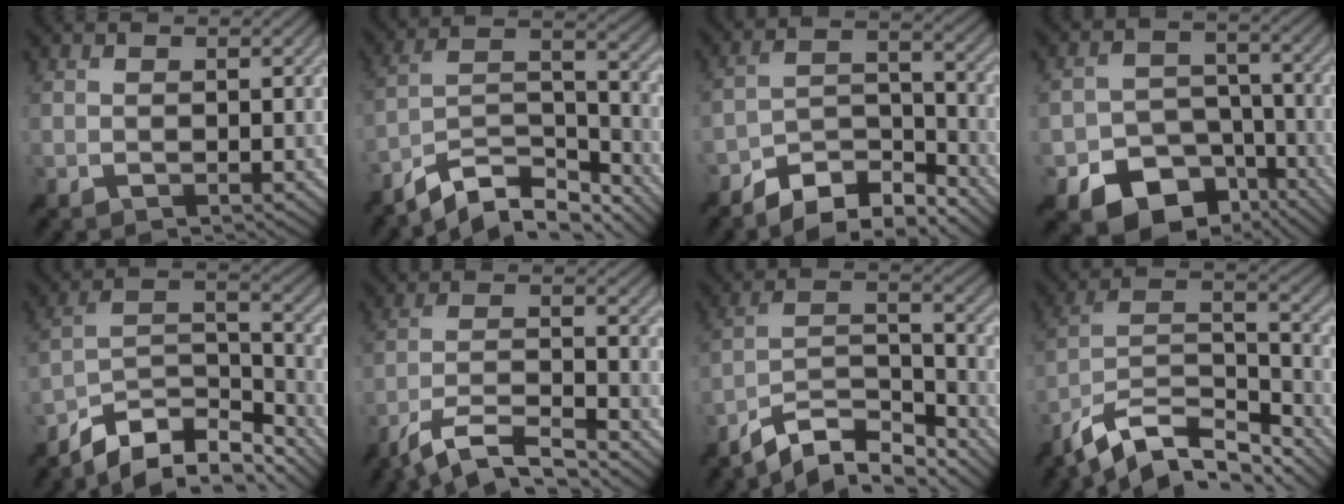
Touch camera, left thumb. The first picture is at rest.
{"total": 10.9, "force": [-8.8, 3.3, 5.6], "torque": [-0.101, 0.003, -0.167]}
{"total": 9.1, "force": [-7.7, 3.0, 3.8], "torque": [-0.057, 0.010, -0.147]}
{"total": 12.2, "force": [-7.8, 8.3, 4.6], "torque": [-0.088, -0.022, -0.117]}
{"total": 11.0, "force": [-8.7, 3.7, 5.5], "torque": [-0.097, 0.002, -0.161]}
{"total": 9.0, "force": [-7.1, 1.6, 5.3], "torque": [-0.099, 0.001, -0.140]}
{"total": 9.9, "force": [-8.2, 2.4, 4.9], "torque": [-0.089, 0.007, -0.159]}
{"total": 12.9, "force": [-9.9, 4.2, 7.0], "torque": [-0.151, -0.001, -0.183]}